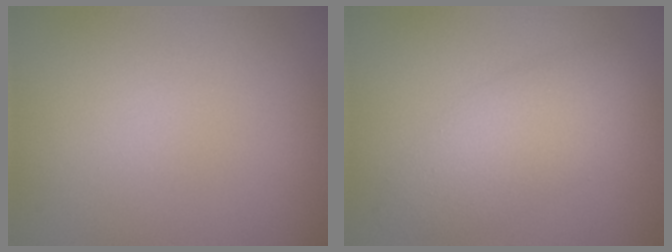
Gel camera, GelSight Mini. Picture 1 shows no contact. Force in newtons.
{"total": 4.3, "press": 4.3, "slide": 0.3}